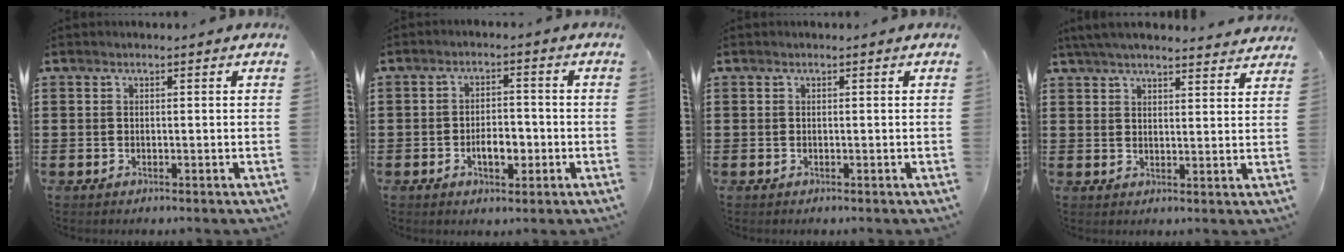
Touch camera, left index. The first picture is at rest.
{"total": 4.6, "force": [-1.5, 2.3, 3.6], "torque": [-0.057, 0.003, -0.029]}
{"total": 0.0}
{"total": 4.5, "force": [4.3, 0.1, 1.4], "torque": [-0.041, -0.012, 0.080]}